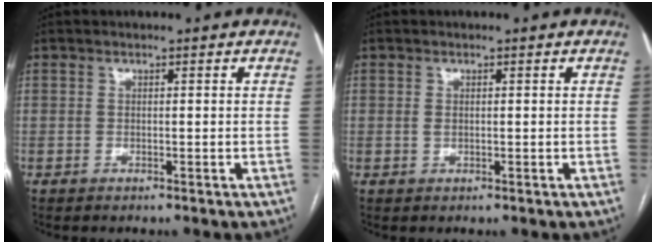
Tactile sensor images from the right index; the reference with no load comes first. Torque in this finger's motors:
{"motor_torque": [-0.08, -0.01, -0.01, 0.00]}